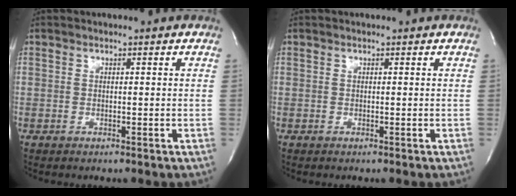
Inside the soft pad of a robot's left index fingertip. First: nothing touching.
{"total": 0.0}